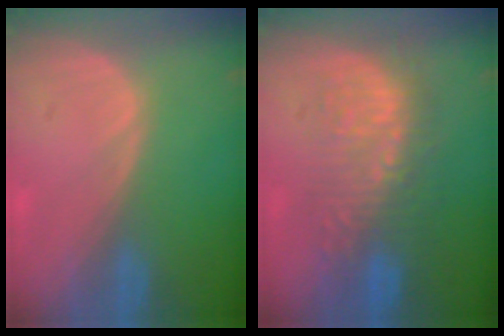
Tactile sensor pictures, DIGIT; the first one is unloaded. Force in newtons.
{"total": 9.5, "press": 8.8, "slide": 3.5}